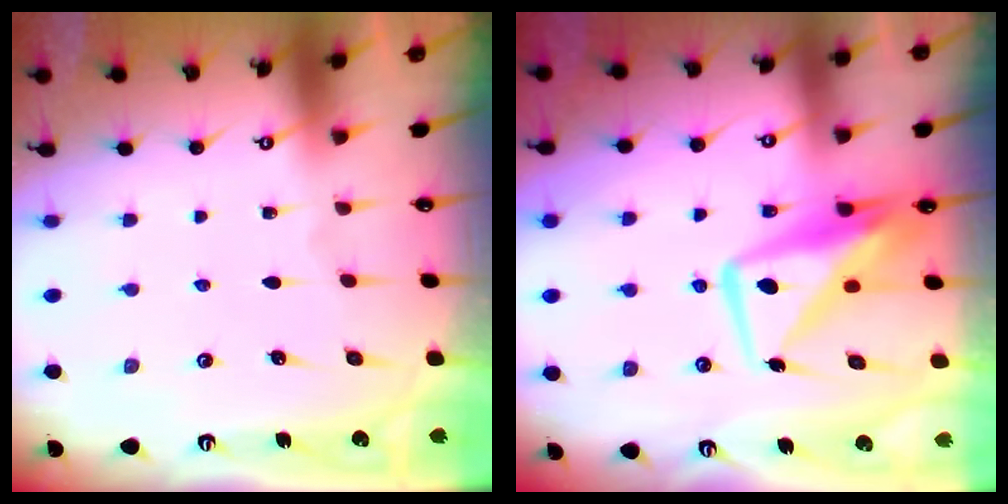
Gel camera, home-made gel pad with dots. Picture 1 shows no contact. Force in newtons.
{"total": 9.8, "press": 9.7, "slide": 1.3}